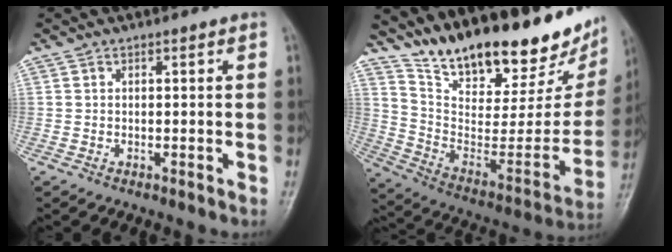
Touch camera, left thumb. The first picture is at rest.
{"total": 29.4, "force": [22.0, 9.6, 16.9], "torque": [-0.236, -0.094, 0.340]}